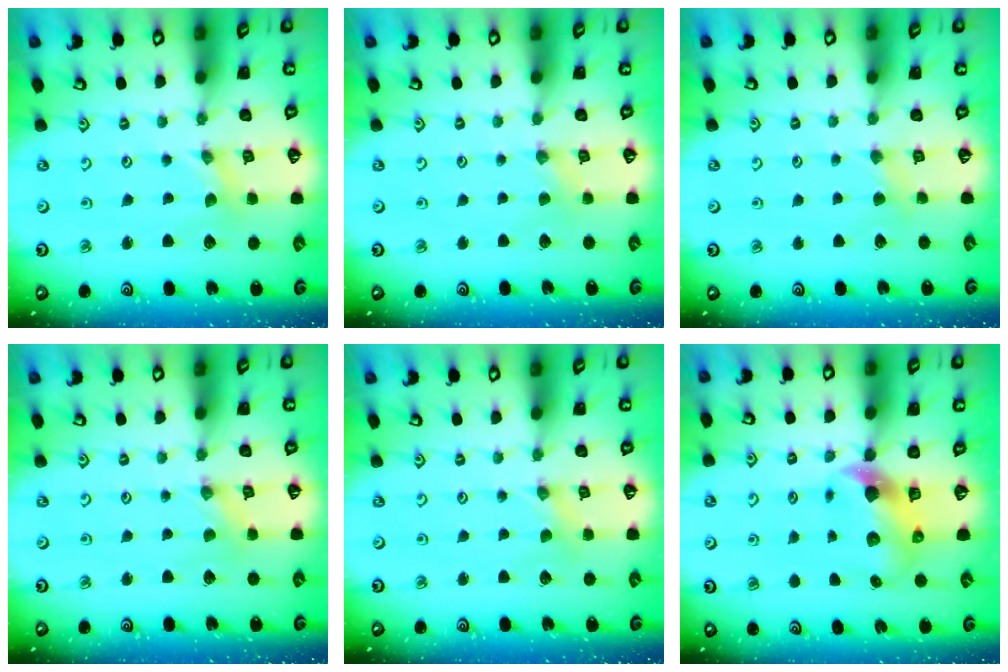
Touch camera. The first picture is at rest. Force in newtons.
{"total": 1.4, "press": 1.4, "slide": 0.3}
{"total": 2.8, "press": 2.8, "slide": 0.4}
{"total": 0.0}
{"total": 0.0}
{"total": 7.1, "press": 7.0, "slide": 1.0}